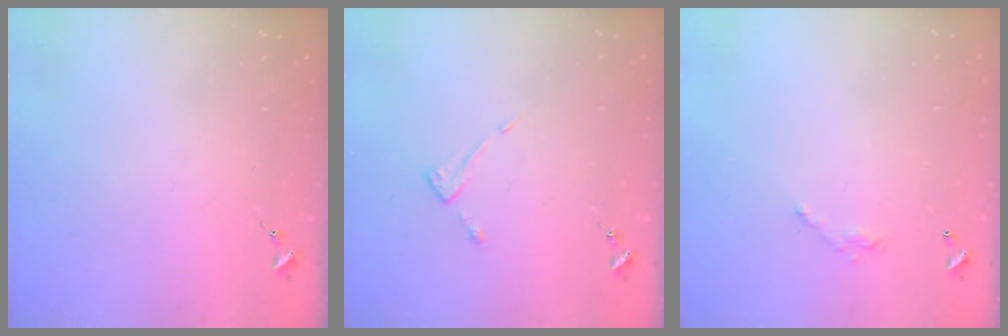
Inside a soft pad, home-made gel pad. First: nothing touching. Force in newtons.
{"total": 3.9, "press": 3.8, "slide": 0.4}
{"total": 6.0, "press": 6.0, "slide": 0.4}